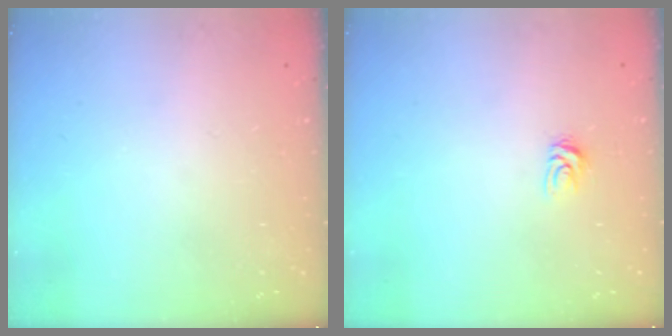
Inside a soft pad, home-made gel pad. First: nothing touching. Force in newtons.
{"total": 4.0, "press": 4.0, "slide": 0.2}